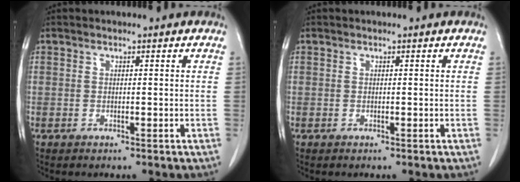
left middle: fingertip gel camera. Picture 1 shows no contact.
{"total": 0.0}